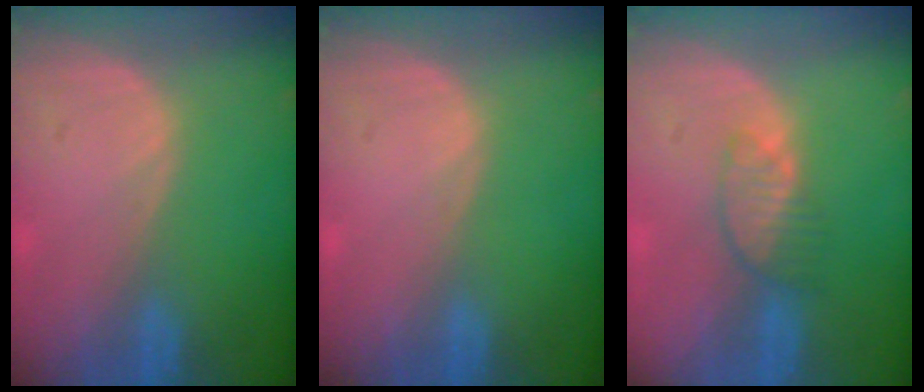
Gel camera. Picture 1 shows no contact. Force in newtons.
{"total": 0.0}
{"total": 3.6, "press": 3.5, "slide": 1.1}